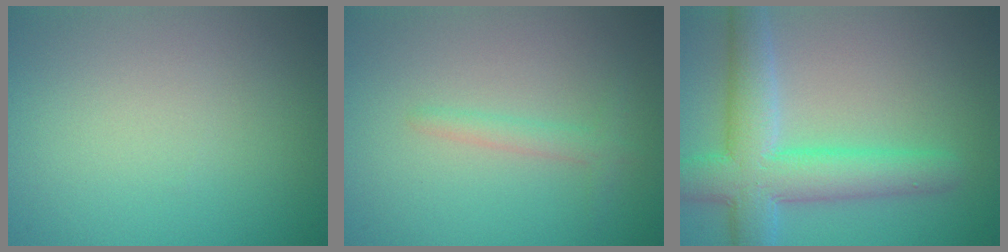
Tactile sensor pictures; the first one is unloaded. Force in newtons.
{"total": 1.5, "press": 1.5, "slide": 0.1}
{"total": 6.8, "press": 6.8, "slide": 0.2}